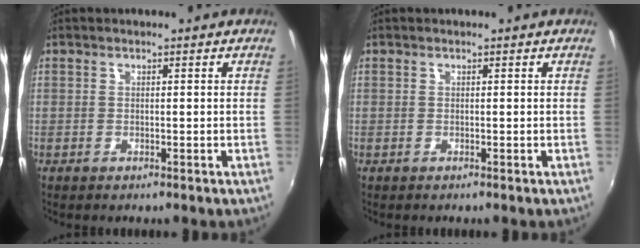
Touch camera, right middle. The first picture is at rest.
{"total": 0.0}